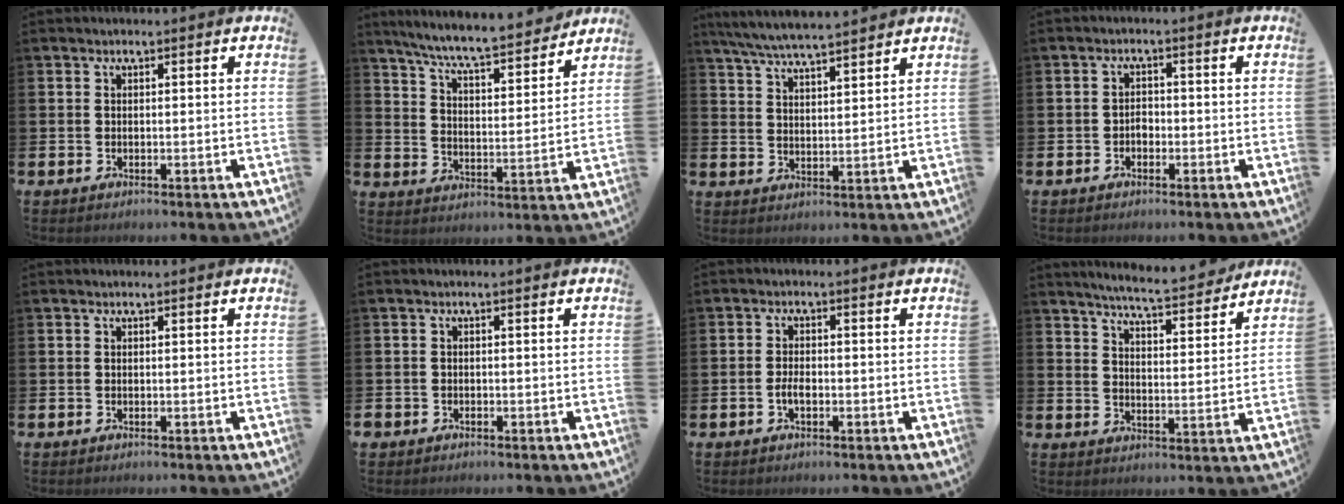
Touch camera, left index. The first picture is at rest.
{"total": 8.0, "force": [7.5, 0.3, 2.7], "torque": [-0.074, -0.056, 0.128]}
{"total": 4.1, "force": [3.8, 0.2, 1.4], "torque": [-0.040, -0.007, 0.071]}
{"total": 1.6, "force": [-0.8, 1.2, 0.7], "torque": [-0.012, 0.003, -0.018]}
{"total": 0.0}
{"total": 1.0, "force": [-0.7, 0.7, 0.0], "torque": [-0.002, 0.003, -0.017]}
{"total": 2.1, "force": [-0.6, 1.1, 1.7], "torque": [-0.029, 0.000, -0.013]}
{"total": 6.7, "force": [6.5, 0.1, 1.8], "torque": [-0.041, -0.047, 0.110]}